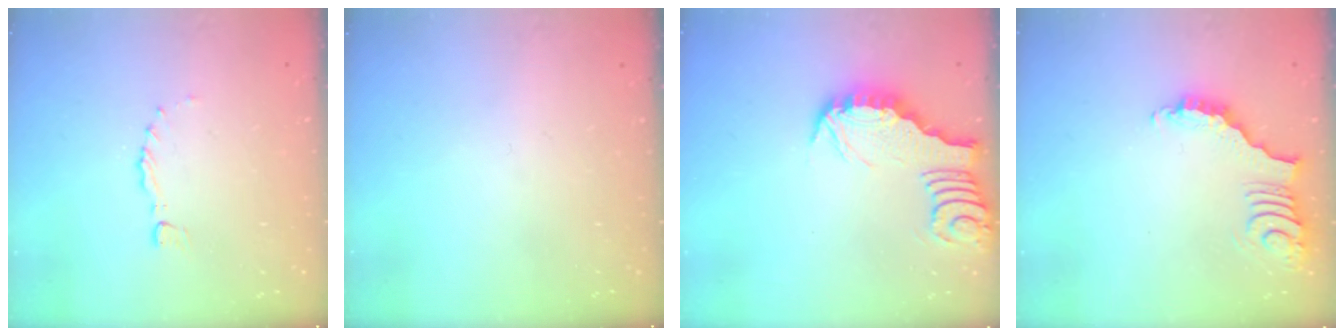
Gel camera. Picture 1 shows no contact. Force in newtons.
{"total": 0.0}
{"total": 3.2, "press": 3.1, "slide": 0.4}
{"total": 3.8, "press": 3.7, "slide": 0.6}